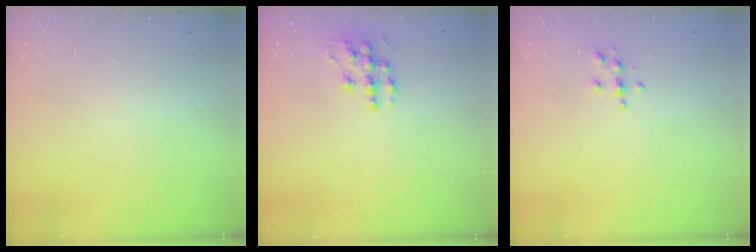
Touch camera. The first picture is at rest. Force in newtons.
{"total": 10.6, "press": 10.6, "slide": 0.6}
{"total": 3.9, "press": 3.8, "slide": 0.4}